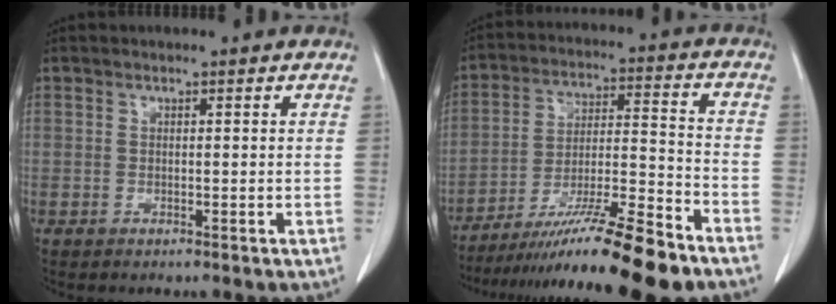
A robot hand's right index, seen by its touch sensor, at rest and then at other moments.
{"total": 18.1, "force": [-14.2, -0.3, 11.3], "torque": [-0.172, -0.017, -0.240]}